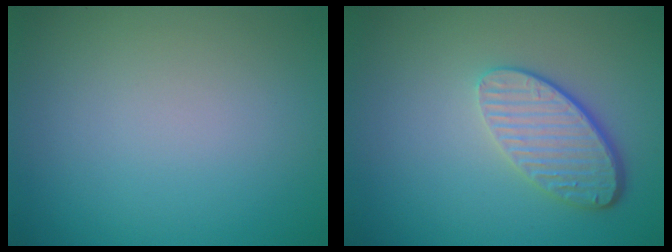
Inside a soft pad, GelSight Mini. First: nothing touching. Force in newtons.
{"total": 4.4, "press": 3.4, "slide": 2.9}